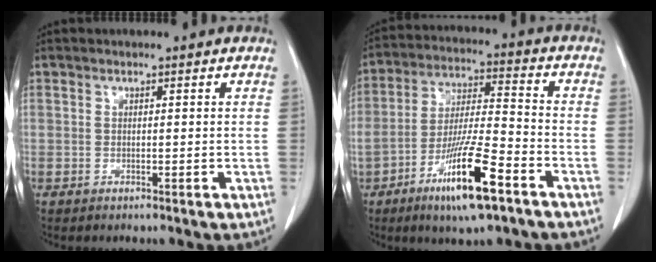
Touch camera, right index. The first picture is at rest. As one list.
[{"total": 13.5, "force": [-7.3, 1.6, 11.2], "torque": [-0.209, -0.018, -0.129]}]